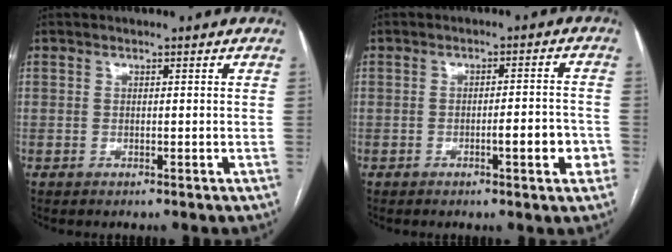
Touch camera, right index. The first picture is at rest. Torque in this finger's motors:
{"motor_torque": [0.80, -0.12, 0.33, 0.07]}